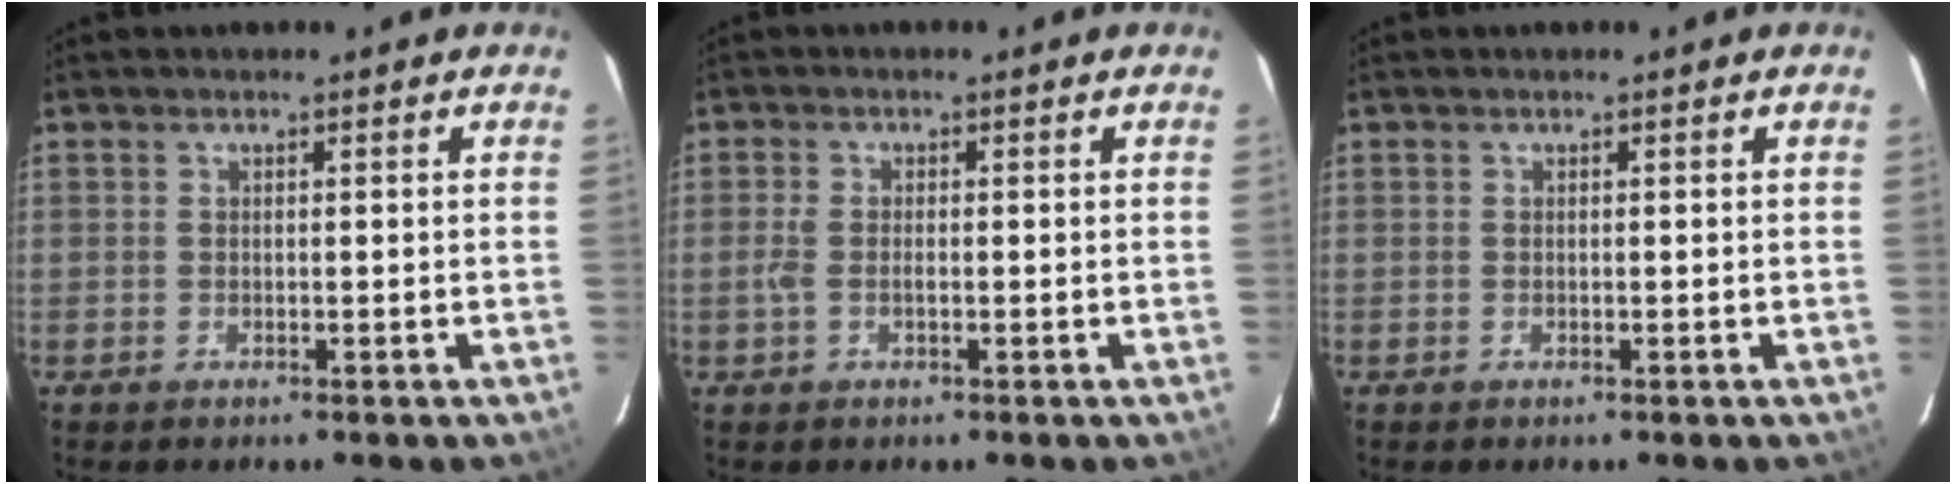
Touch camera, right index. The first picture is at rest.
{"total": 2.6, "force": [-0.5, 1.2, 2.3], "torque": [-0.052, 0.000, -0.012]}
{"total": 0.0}